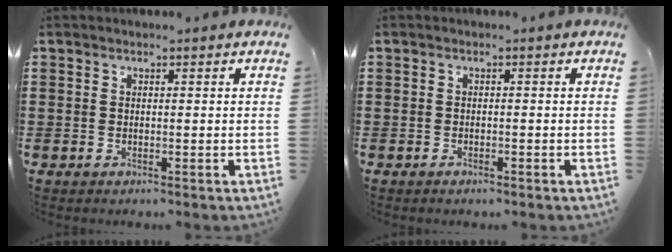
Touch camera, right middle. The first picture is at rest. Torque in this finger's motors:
{"motor_torque": [-0.20, -0.13, 0.06, -0.01]}